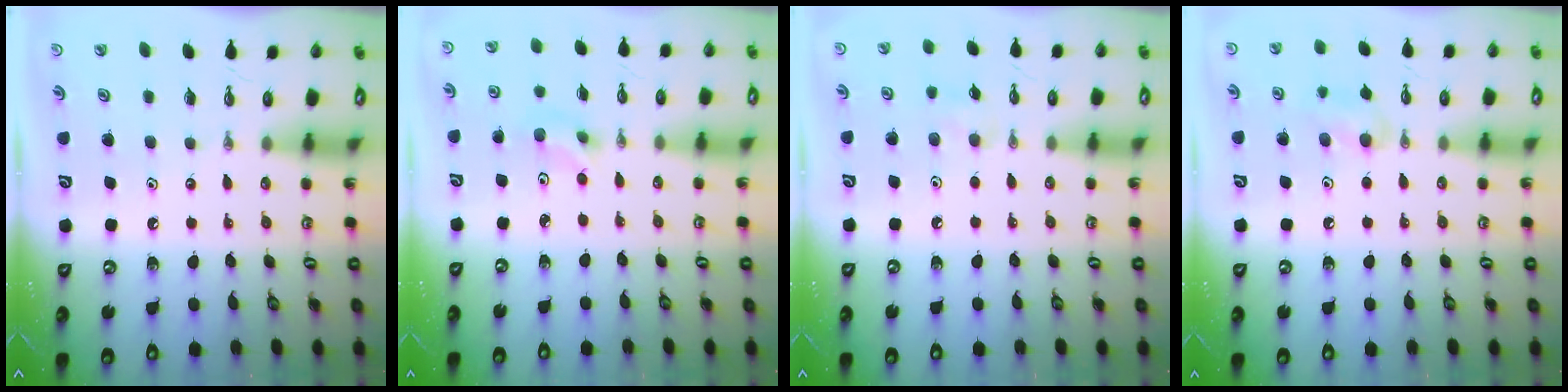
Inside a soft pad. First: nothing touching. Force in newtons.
{"total": 3.7, "press": 3.6, "slide": 0.9}
{"total": 6.7, "press": 6.4, "slide": 2.1}
{"total": 9.0, "press": 6.3, "slide": 6.5}